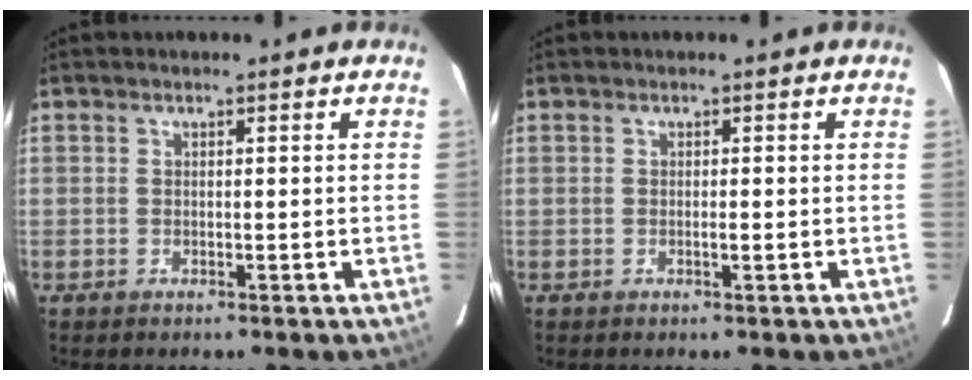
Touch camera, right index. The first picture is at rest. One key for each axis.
{"total": 0.7, "fx": -0.1, "fy": 0.0, "fz": 0.6, "tx": -0.013, "ty": 0.000, "tz": -0.002}